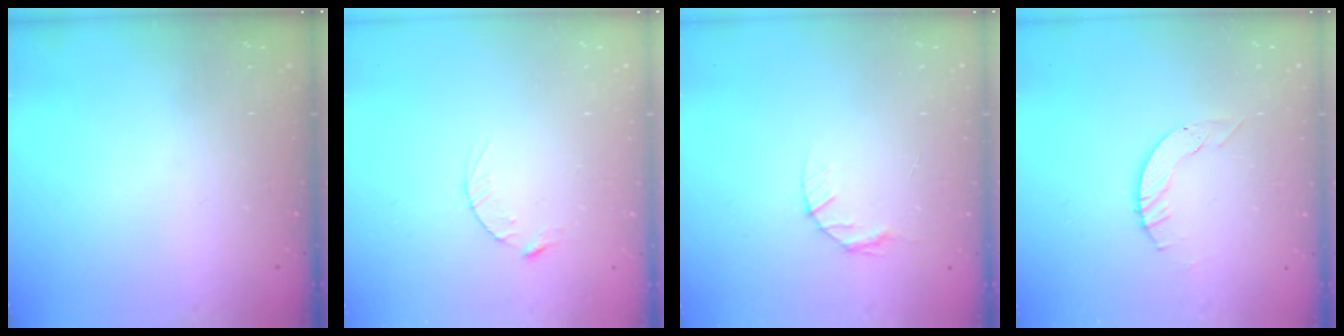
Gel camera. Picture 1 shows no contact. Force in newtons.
{"total": 2.8, "press": 2.8, "slide": 0.4}
{"total": 3.9, "press": 3.9, "slide": 0.5}
{"total": 4.0, "press": 4.0, "slide": 0.1}